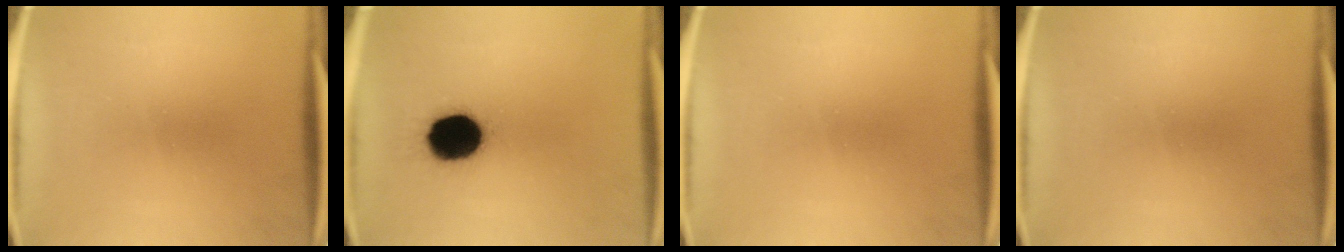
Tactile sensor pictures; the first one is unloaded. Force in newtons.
{"total": 15.7}
{"total": 0.0}
{"total": 0.0}